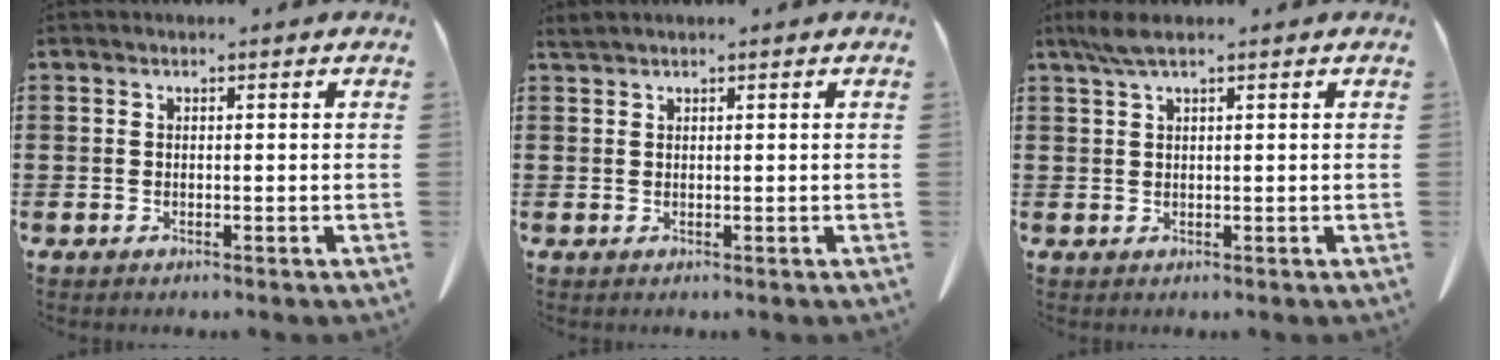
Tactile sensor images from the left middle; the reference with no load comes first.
{"total": 0.9, "force": [0.8, 0.0, 0.3], "torque": [-0.009, -0.002, 0.017]}
{"total": 2.8, "force": [1.7, 0.3, 2.1], "torque": [-0.045, 0.001, 0.032]}